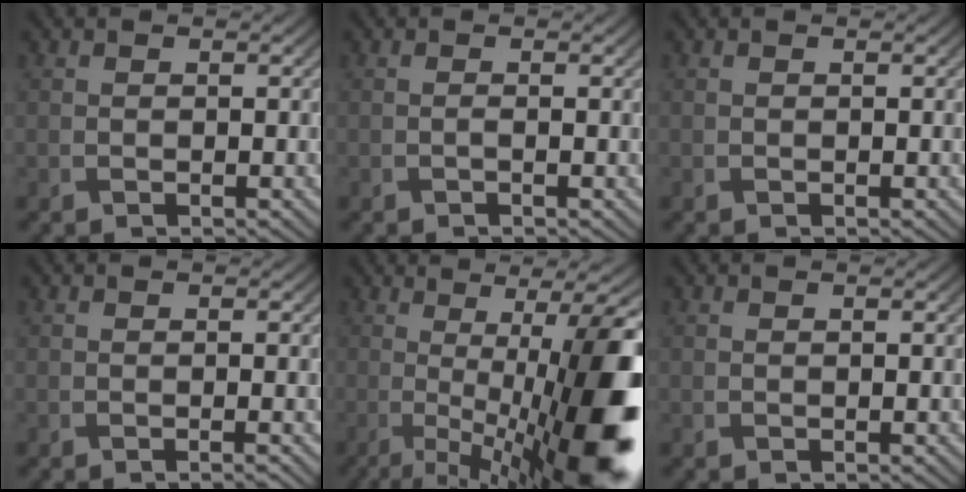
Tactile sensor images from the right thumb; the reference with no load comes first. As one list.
[{"total": 0.9, "force": [-0.1, 0.1, 0.9], "torque": [-0.015, 0.000, -0.003]}, {"total": 0.0}, {"total": 1.3, "force": [-0.1, 0.3, 1.3], "torque": [-0.017, 0.000, -0.009]}, {"total": 19.2, "force": [-3.4, 5.6, 18.0], "torque": [-0.211, 0.001, -0.052]}, {"total": 0.0}]